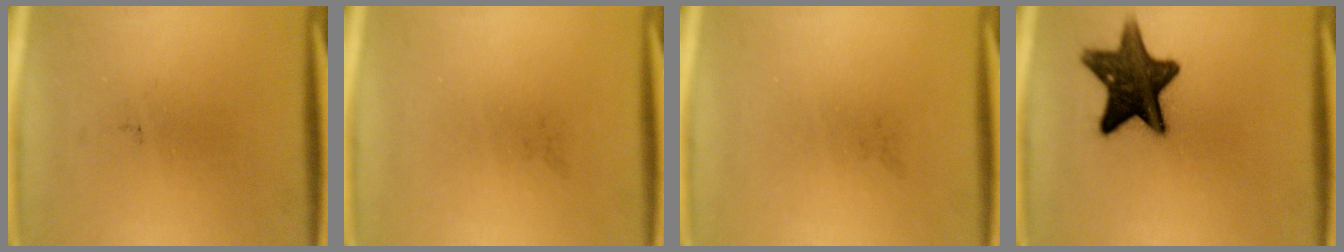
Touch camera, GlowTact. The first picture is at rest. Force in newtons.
{"total": 0.0}
{"total": 0.0}
{"total": 13.7}